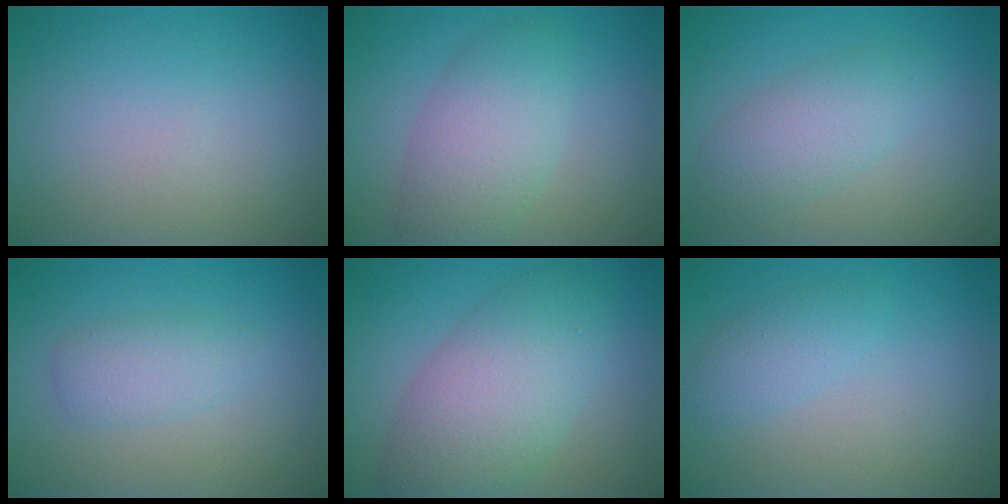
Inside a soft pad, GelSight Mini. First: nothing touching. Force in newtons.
{"total": 5.1, "press": 5.1, "slide": 0.3}
{"total": 3.4, "press": 3.4, "slide": 0.2}
{"total": 2.3, "press": 2.3, "slide": 0.1}
{"total": 7.6, "press": 7.6, "slide": 0.1}
{"total": 1.9, "press": 1.9, "slide": 0.1}